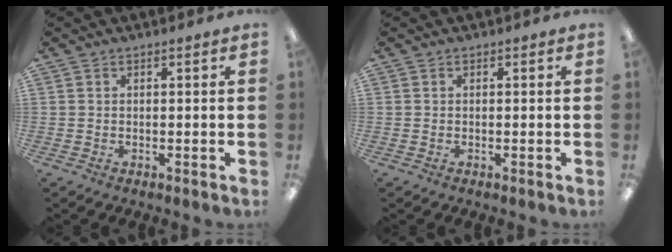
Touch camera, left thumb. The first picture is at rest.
{"total": 0.0}